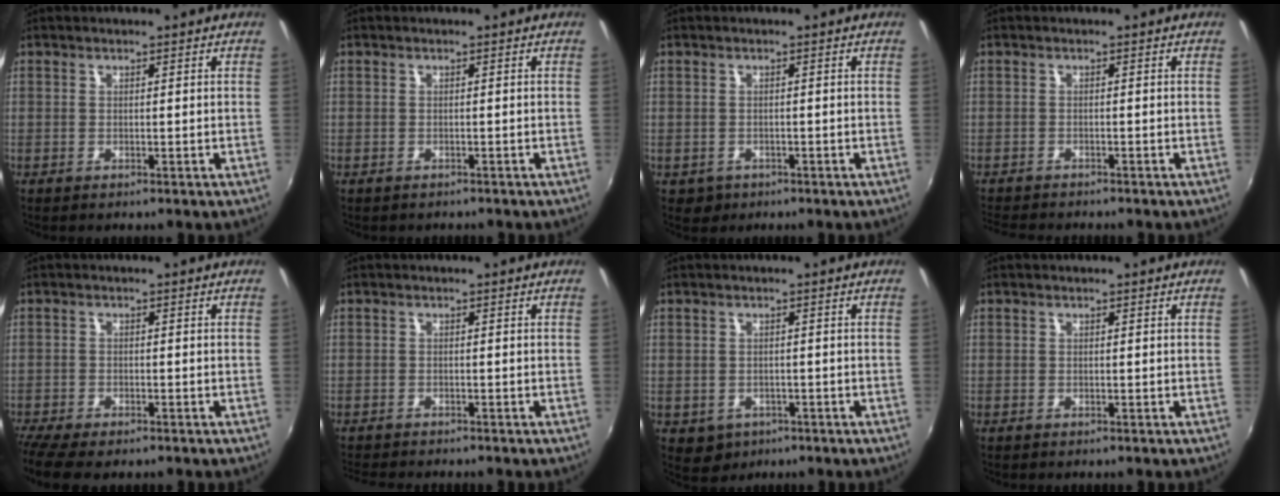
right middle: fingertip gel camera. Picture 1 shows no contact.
{"total": 1.1, "force": [-1.0, 0.5, 0.2], "torque": [-0.010, -0.004, -0.013]}
{"total": 2.6, "force": [-1.0, 2.3, 0.8], "torque": [-0.021, -0.004, -0.009]}
{"total": 5.4, "force": [-5.1, 0.9, 1.6], "torque": [-0.048, -0.020, -0.086]}
{"total": 6.3, "force": [-5.4, 1.3, 3.0], "torque": [-0.081, -0.038, -0.098]}
{"total": 4.4, "force": [-4.2, 0.6, 1.3], "torque": [-0.038, -0.020, -0.072]}
{"total": 4.0, "force": [-1.5, 3.5, 1.3], "torque": [-0.034, -0.005, -0.013]}
{"total": 0.0}